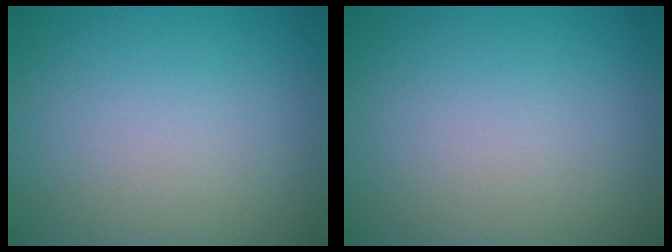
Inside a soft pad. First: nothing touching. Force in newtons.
{"total": 0.0}